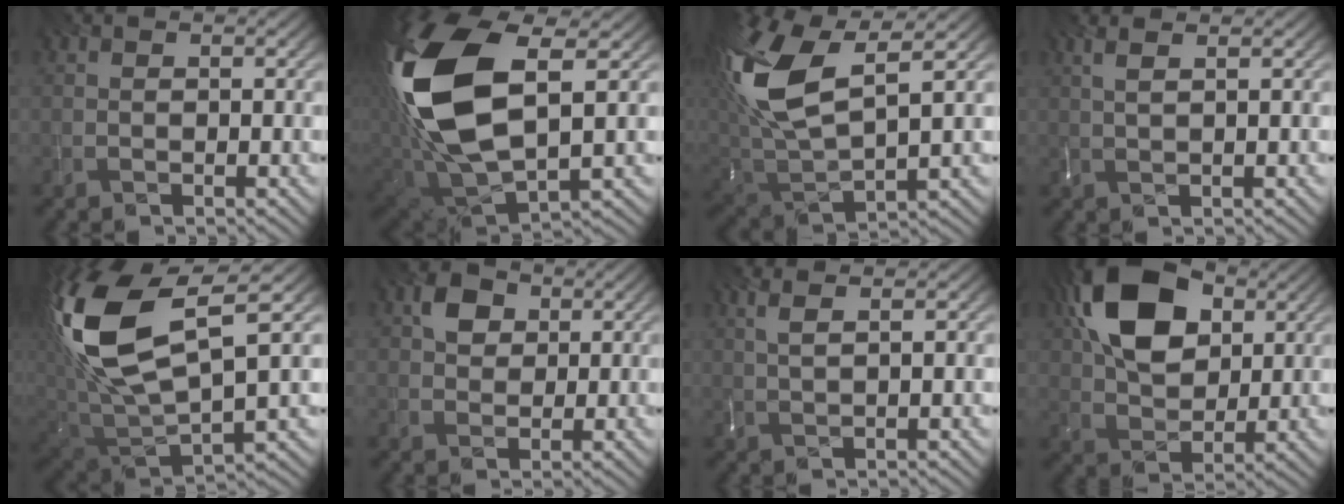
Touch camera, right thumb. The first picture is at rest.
{"total": 17.2, "force": [3.2, 8.9, 14.3], "torque": [-0.343, 0.004, 0.071]}
{"total": 14.9, "force": [6.2, 6.3, 12.0], "torque": [-0.297, 0.021, 0.125]}
{"total": 2.3, "force": [1.2, 0.1, 1.9], "torque": [-0.053, 0.008, 0.028]}
{"total": 15.7, "force": [5.7, 6.8, 13.0], "torque": [-0.312, 0.012, 0.119]}
{"total": 3.7, "force": [1.4, 2.8, 2.0], "torque": [-0.044, 0.008, 0.018]}
{"total": 2.7, "force": [1.5, 0.1, 2.2], "torque": [-0.062, 0.009, 0.034]}
{"total": 13.9, "force": [5.0, 8.5, 9.7], "torque": [-0.204, 0.027, 0.089]}